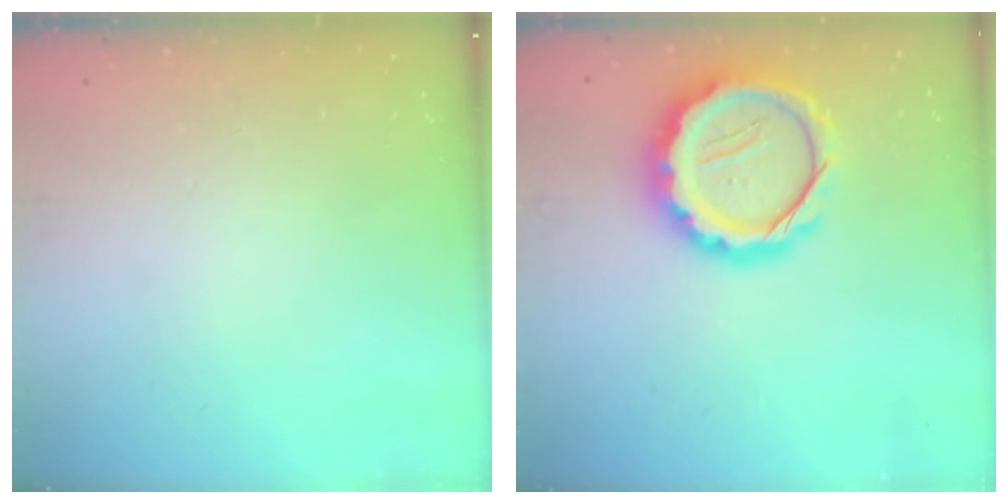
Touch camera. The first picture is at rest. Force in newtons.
{"total": 15.6, "press": 15.5, "slide": 2.0}